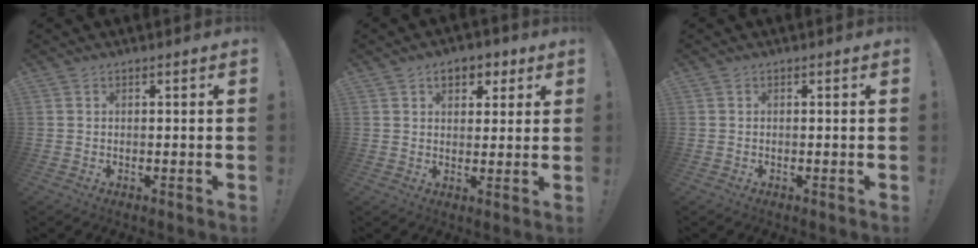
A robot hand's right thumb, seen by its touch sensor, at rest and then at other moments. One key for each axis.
{"total": 6.1, "fx": 2.8, "fy": 4.3, "fz": 3.4, "tx": -0.045, "ty": 0.000, "tz": 0.049}
{"total": 0.0}